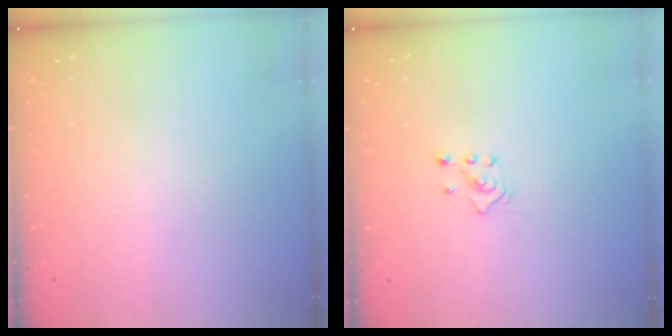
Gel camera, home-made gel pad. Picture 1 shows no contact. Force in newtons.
{"total": 2.0, "press": 1.8, "slide": 0.9}